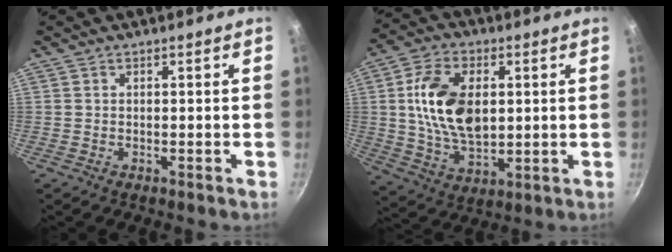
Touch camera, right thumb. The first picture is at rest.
{"total": 15.4, "force": [2.2, 9.4, 12.0], "torque": [-0.198, -0.006, 0.042]}